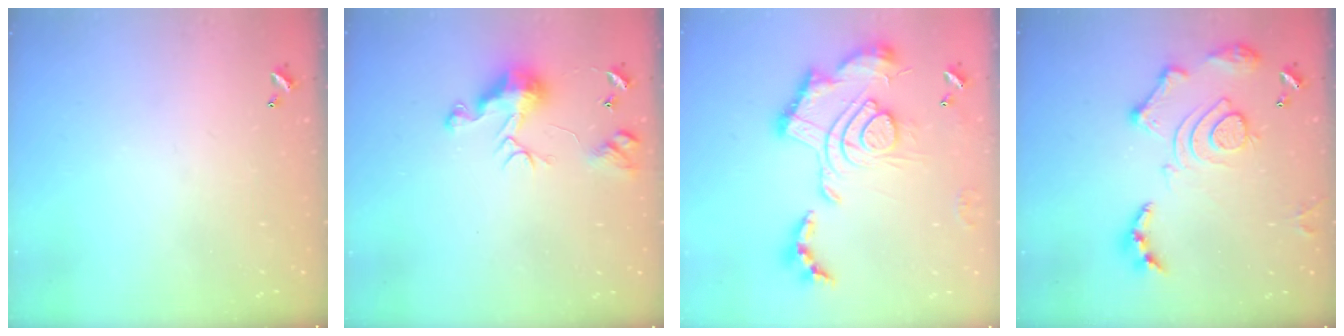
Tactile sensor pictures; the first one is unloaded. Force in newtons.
{"total": 10.0, "press": 9.9, "slide": 1.6}
{"total": 2.5, "press": 1.9, "slide": 1.7}
{"total": 16.1, "press": 16.0, "slide": 1.8}